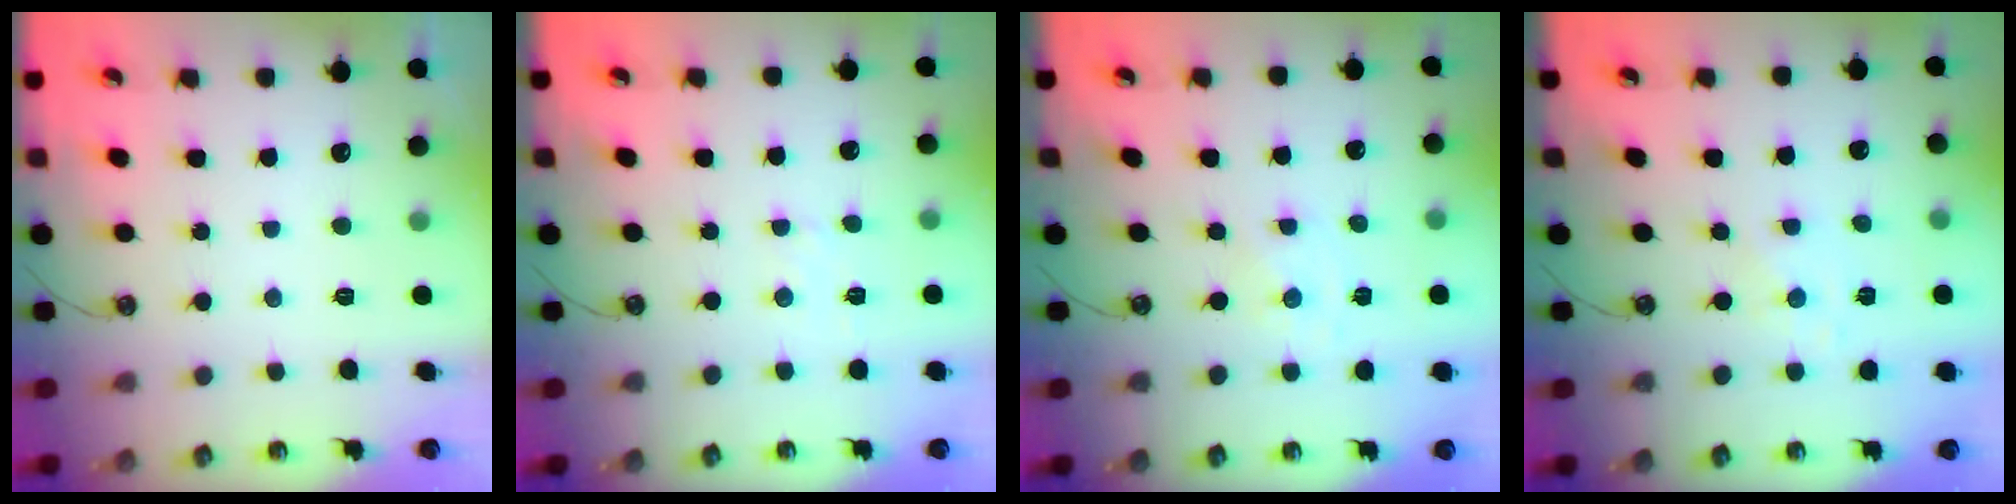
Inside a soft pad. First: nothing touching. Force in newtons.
{"total": 2.2, "press": 2.2, "slide": 0.3}
{"total": 0.0}
{"total": 0.0}